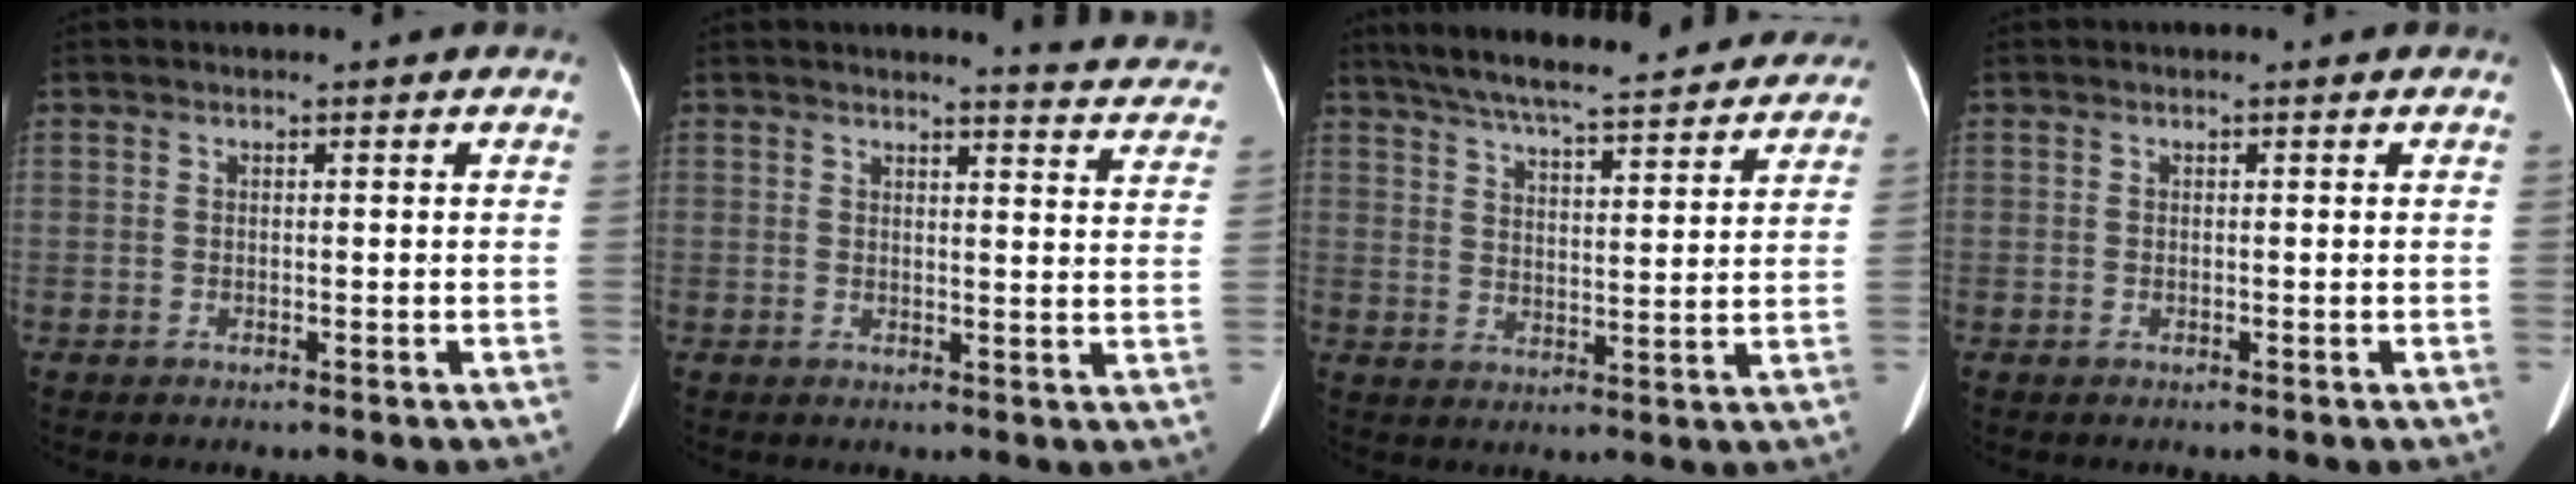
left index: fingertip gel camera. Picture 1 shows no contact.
{"total": 9.7, "force": [9.6, 0.5, 1.6], "torque": [-0.003, -0.053, 0.082]}
{"total": 22.7, "force": [20.1, 3.6, 9.9], "torque": [-0.164, 0.019, 0.269]}
{"total": 0.0}